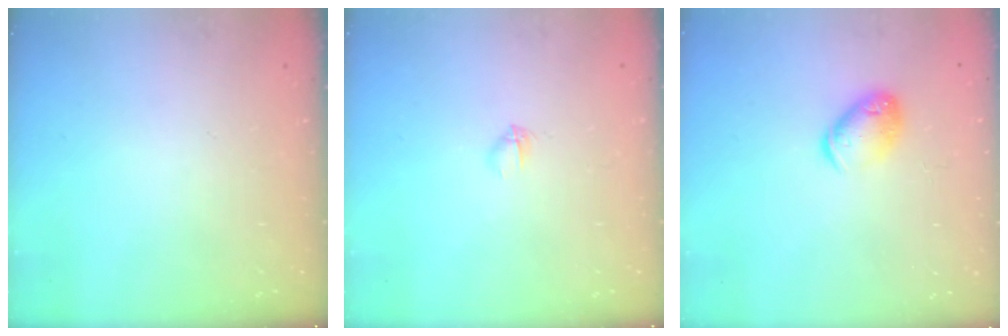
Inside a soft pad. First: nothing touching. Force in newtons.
{"total": 2.3, "press": 2.2, "slide": 0.8}
{"total": 8.4, "press": 8.3, "slide": 1.5}